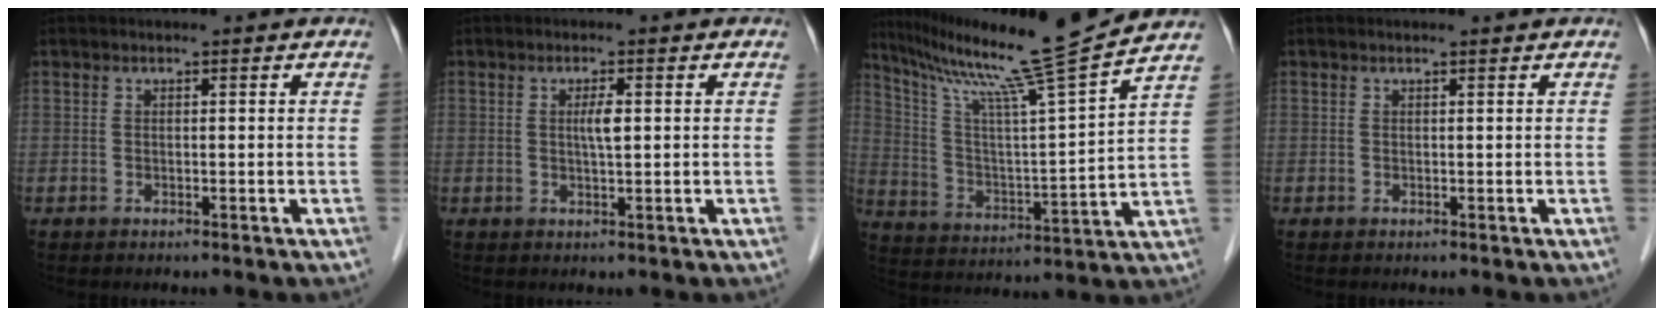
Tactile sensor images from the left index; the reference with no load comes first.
{"total": 2.1, "force": [0.0, 0.2, 2.1], "torque": [-0.036, -0.003, -0.002]}
{"total": 18.5, "force": [15.5, -2.8, 9.7], "torque": [-0.171, -0.035, 0.241]}
{"total": 0.0}